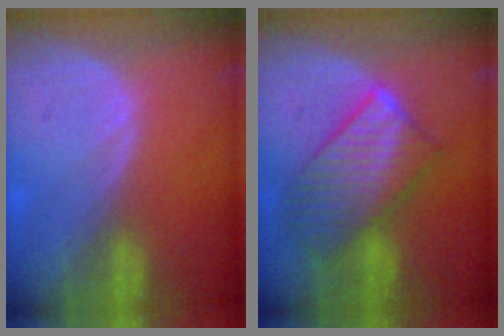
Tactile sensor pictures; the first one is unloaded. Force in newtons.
{"total": 10.2, "press": 10.2, "slide": 0.7}